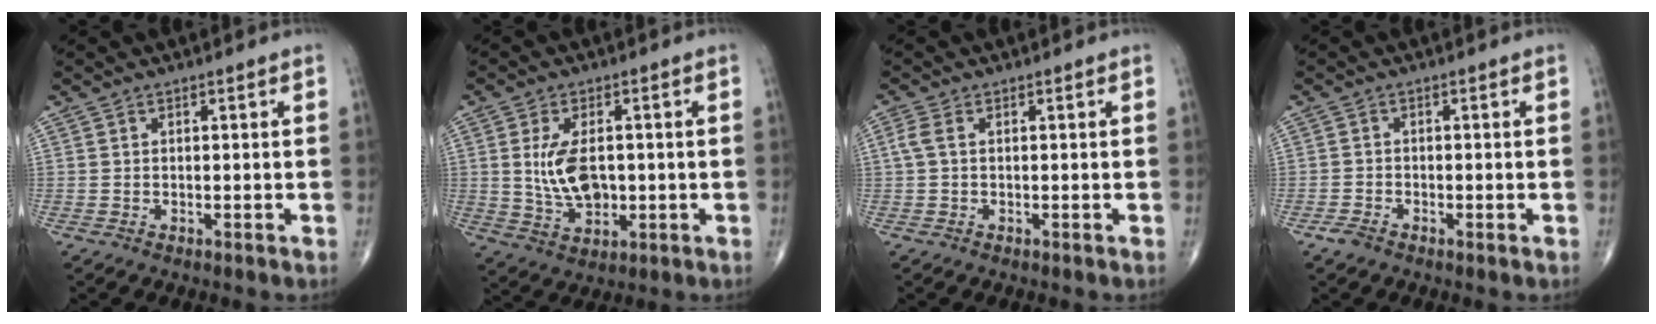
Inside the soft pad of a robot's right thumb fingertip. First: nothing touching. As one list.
[{"total": 8.6, "force": [0.5, 5.0, 7.0], "torque": [-0.122, -0.006, 0.018]}, {"total": 2.1, "force": [0.3, 1.1, 1.8], "torque": [-0.052, 0.007, 0.007]}, {"total": 1.9, "force": [-1.3, 0.9, 1.1], "torque": [-0.025, 0.001, -0.027]}]